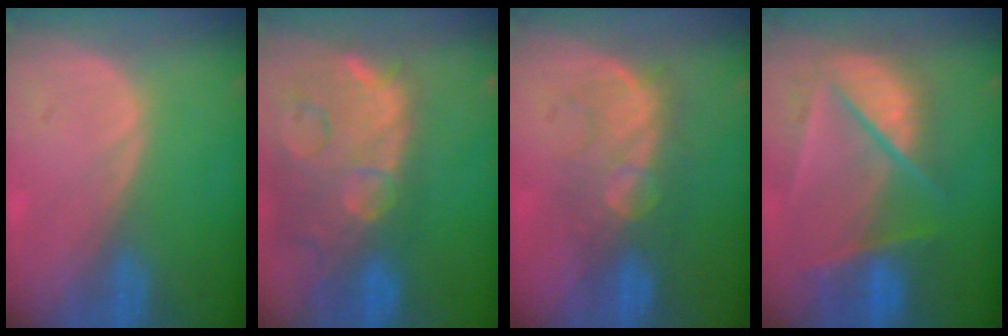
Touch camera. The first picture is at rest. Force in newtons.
{"total": 14.9, "press": 12.0, "slide": 8.9}
{"total": 8.0, "press": 7.8, "slide": 1.6}
{"total": 9.8, "press": 8.4, "slide": 4.9}